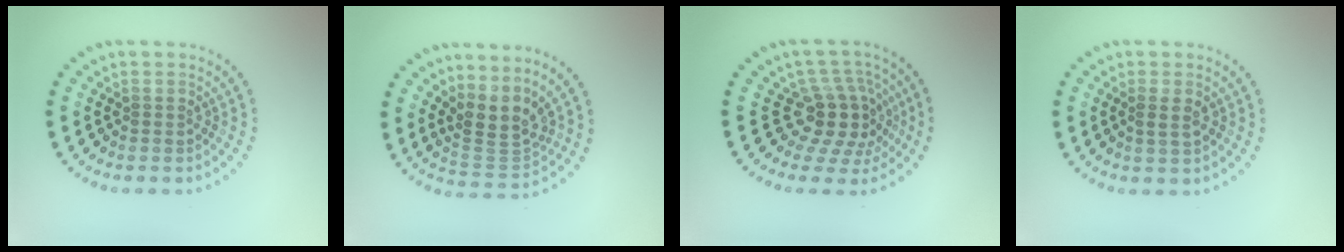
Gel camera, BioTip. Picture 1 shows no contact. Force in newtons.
{"total": 3.4, "press": 2.6, "slide": 2.2}
{"total": 4.4, "press": 3.4, "slide": 2.9}
{"total": 1.0, "press": 0.9, "slide": 0.3}